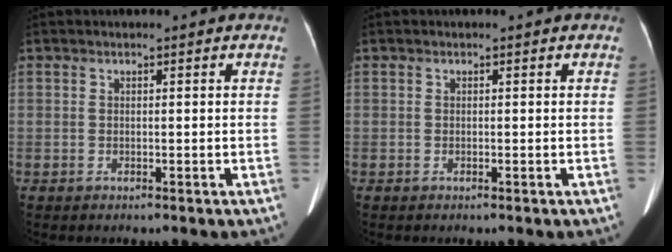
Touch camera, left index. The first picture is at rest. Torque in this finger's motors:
{"motor_torque": [0.04, 0.07, 0.00, 0.02]}